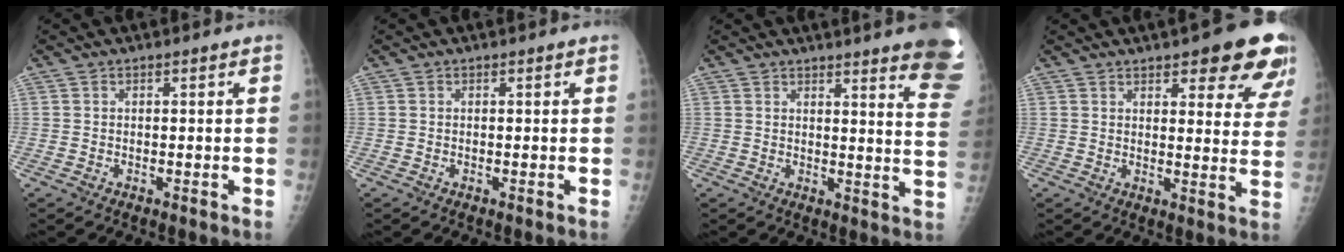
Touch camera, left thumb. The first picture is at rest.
{"total": 0.0}
{"total": 16.2, "force": [12.7, 1.8, 9.9], "torque": [-0.096, -0.091, 0.130]}
{"total": 14.9, "force": [9.4, 4.6, 10.6], "torque": [-0.095, -0.041, 0.104]}